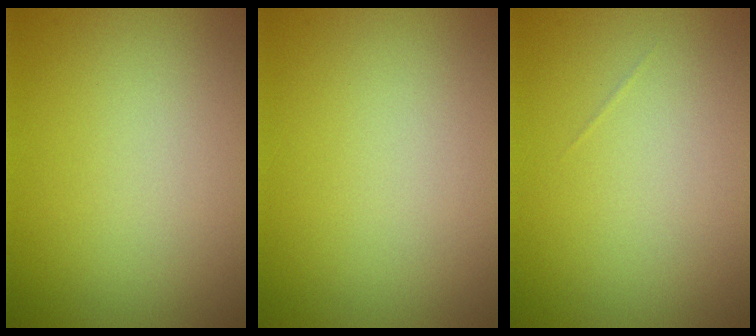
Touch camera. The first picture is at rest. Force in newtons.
{"total": 0.0}
{"total": 0.0}